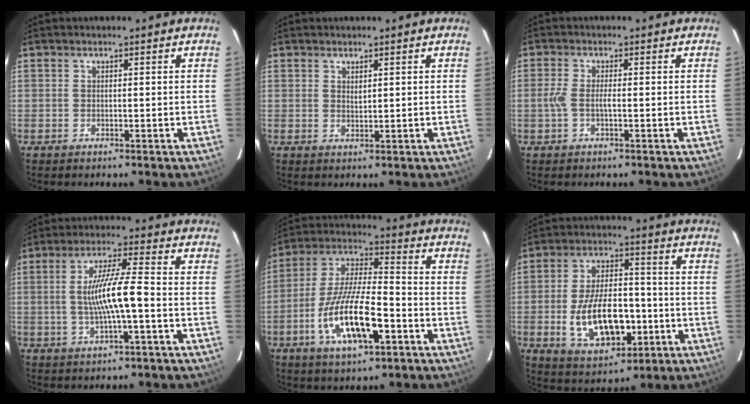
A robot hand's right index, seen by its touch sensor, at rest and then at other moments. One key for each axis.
{"total": 1.3, "fx": 0.7, "fy": 0.5, "fz": 1.0, "tx": -0.015, "ty": 0.001, "tz": 0.013}
{"total": 3.1, "fx": -0.7, "fy": 0.5, "fz": 2.9, "tx": -0.060, "ty": 0.001, "tz": -0.014}
{"total": 9.3, "fx": -1.6, "fy": 0.6, "fz": 9.1, "tx": -0.172, "ty": 0.002, "tz": -0.024}
{"total": 16.6, "fx": -6.4, "fy": 5.3, "fz": 14.3, "tx": -0.290, "ty": -0.009, "tz": -0.115}
{"total": 15.5, "fx": -3.9, "fy": 8.2, "fz": 12.5, "tx": -0.243, "ty": 0.004, "tz": -0.042}